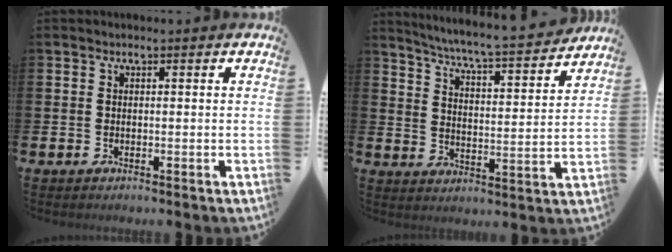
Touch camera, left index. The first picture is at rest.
{"total": 6.4, "force": [6.0, -0.4, 2.0], "torque": [-0.070, -0.051, 0.100]}